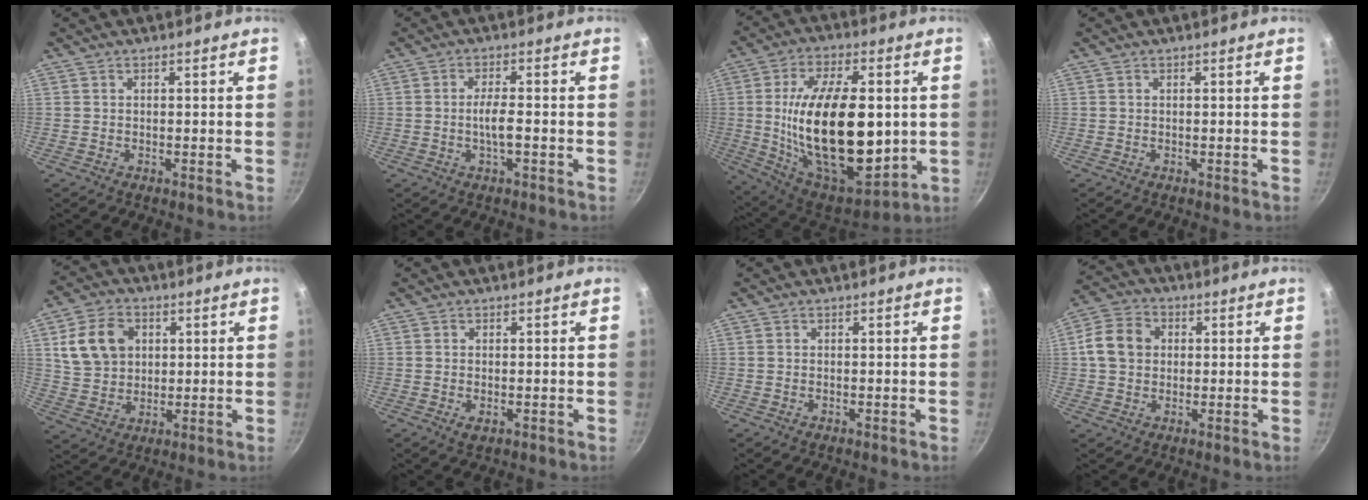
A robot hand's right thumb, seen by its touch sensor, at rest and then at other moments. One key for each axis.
{"total": 3.9, "fx": -0.9, "fy": 0.9, "fz": 3.7, "tx": -0.072, "ty": 0.009, "tz": -0.018}
{"total": 28.5, "fx": 0.2, "fy": 14.4, "fz": 24.6, "tx": -0.413, "ty": -0.015, "tz": 0.017}
{"total": 0.0}
{"total": 11.7, "fx": 3.2, "fy": 9.1, "fz": 6.7, "tx": -0.106, "ty": 0.001, "tz": 0.061}
{"total": 1.8, "fx": -0.4, "fy": 1.1, "fz": 1.4, "tx": -0.025, "ty": -0.005, "tz": -0.003}
{"total": 0.0}
{"total": 8.7, "fx": 1.1, "fy": 7.2, "fz": 4.8, "tx": -0.069, "ty": 0.013, "tz": 0.005}